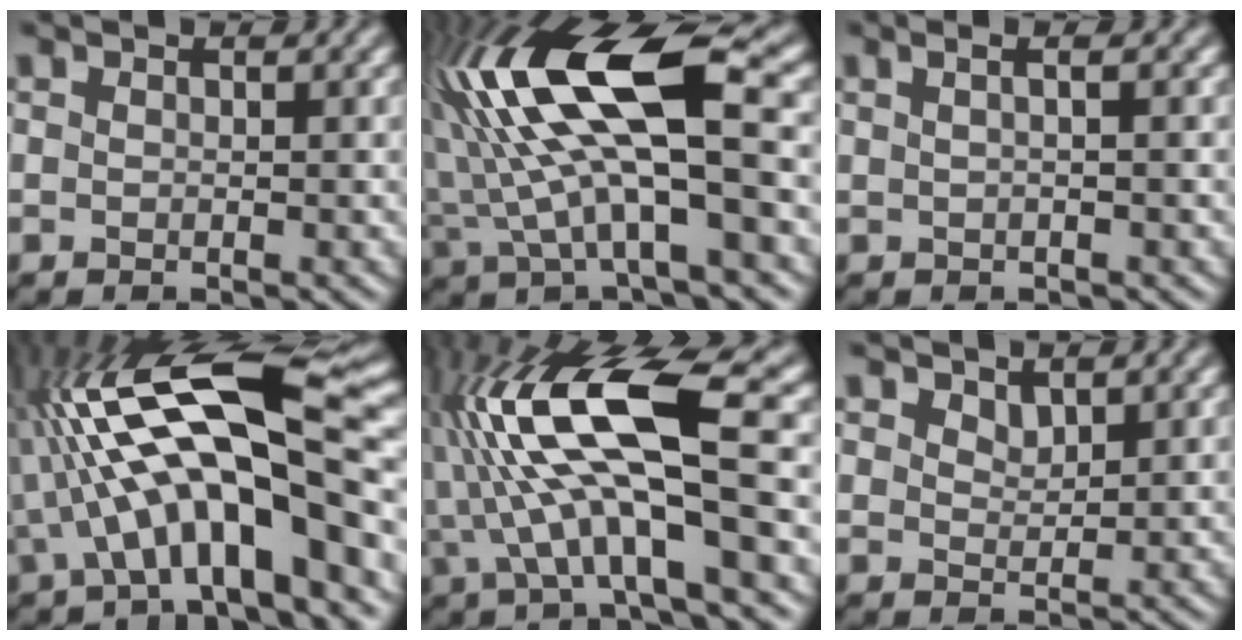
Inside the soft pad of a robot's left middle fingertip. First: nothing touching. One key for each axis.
{"total": 13.9, "fx": 2.5, "fy": 5.0, "fz": 12.7, "tx": -0.251, "ty": 0.016, "tz": 0.039}
{"total": 1.7, "fx": 0.5, "fy": 0.5, "fz": 1.5, "tx": -0.020, "ty": 0.000, "tz": -0.002}
{"total": 14.2, "fx": -0.4, "fy": 4.3, "fz": 13.5, "tx": -0.223, "ty": 0.025, "tz": -0.014}
{"total": 11.3, "fx": 0.8, "fy": 3.3, "fz": 10.8, "tx": -0.203, "ty": 0.021, "tz": 0.009}
{"total": 1.2, "fx": 1.1, "fy": 0.4, "fz": 0.3, "tx": -0.009, "ty": -0.001, "tz": 0.023}